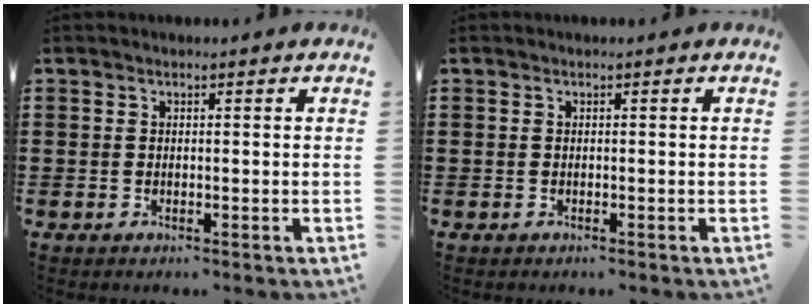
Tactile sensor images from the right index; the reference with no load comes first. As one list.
[{"total": 0.0}]